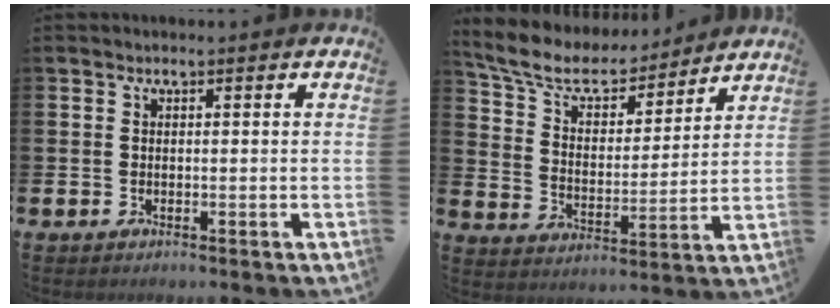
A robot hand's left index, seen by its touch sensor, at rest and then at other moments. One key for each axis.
{"total": 8.4, "fx": 7.4, "fy": 3.0, "fz": 2.5, "tx": -0.092, "ty": -0.047, "tz": 0.131}